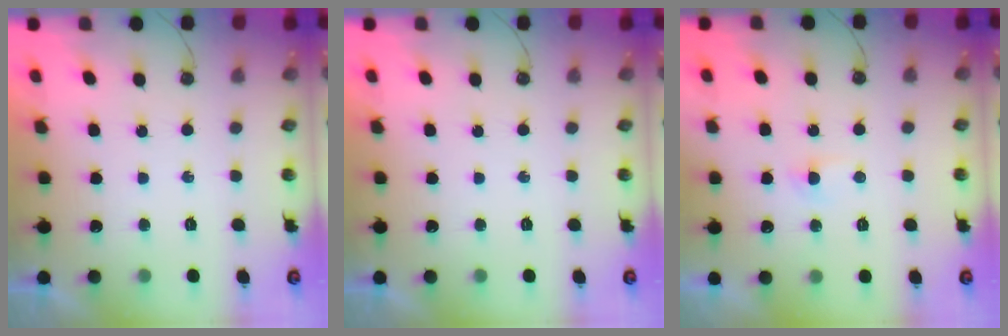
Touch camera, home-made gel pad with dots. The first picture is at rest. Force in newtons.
{"total": 0.0}
{"total": 2.5, "press": 2.5, "slide": 0.4}